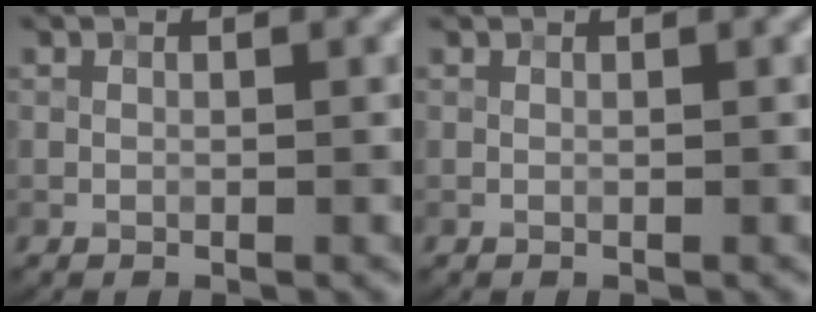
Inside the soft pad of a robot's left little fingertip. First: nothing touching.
{"total": 0.0}